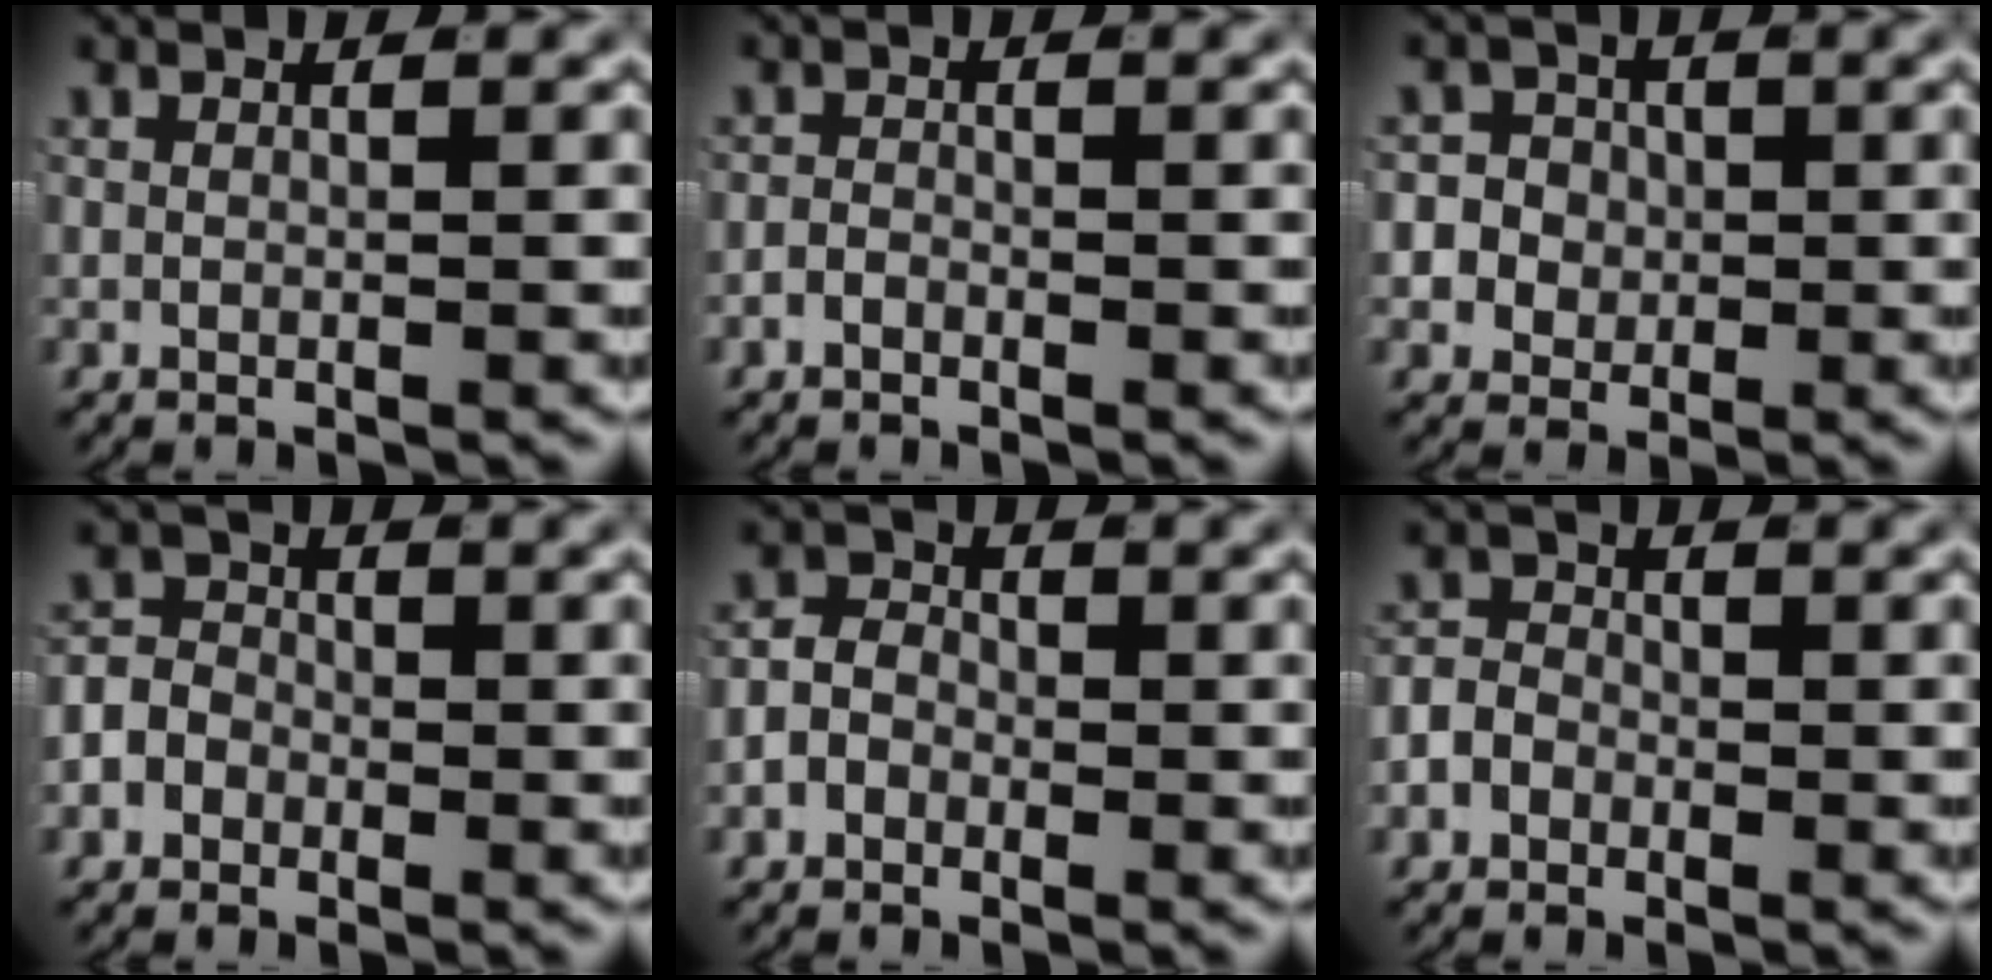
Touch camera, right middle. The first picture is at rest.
{"total": 0.9, "force": [-0.9, 0.3, 0.2], "torque": [-0.002, -0.003, -0.016]}
{"total": 7.2, "force": [-1.4, 6.6, 2.3], "torque": [-0.058, -0.021, -0.025]}
{"total": 3.9, "force": [-1.1, 3.5, 1.4], "torque": [-0.019, 0.002, -0.029]}
{"total": 2.5, "force": [-0.9, 2.1, 1.1], "torque": [-0.011, 0.000, -0.022]}
{"total": 3.0, "force": [-1.0, 2.6, 1.2], "torque": [-0.020, 0.002, -0.024]}